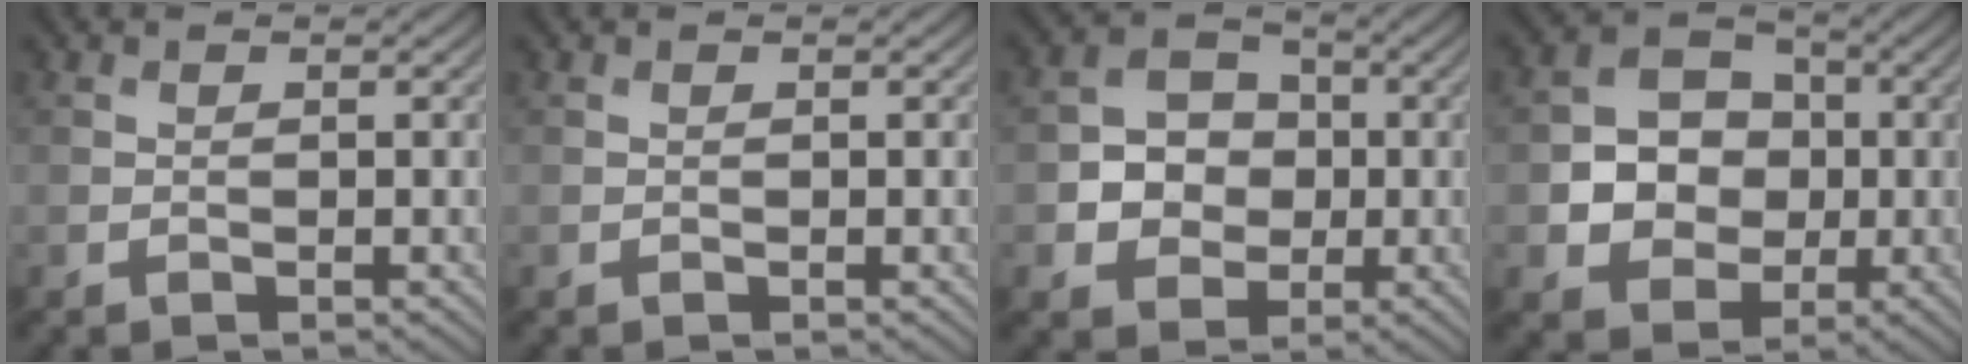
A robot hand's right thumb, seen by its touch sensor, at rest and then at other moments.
{"total": 0.0}
{"total": 6.1, "force": [-0.6, 5.3, 2.8], "torque": [-0.048, 0.000, -0.031]}
{"total": 7.7, "force": [-0.5, 6.6, 3.9], "torque": [-0.079, -0.002, -0.029]}